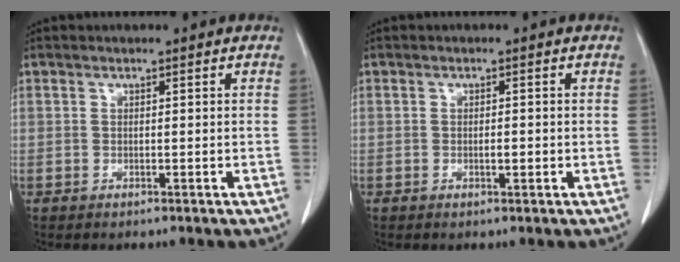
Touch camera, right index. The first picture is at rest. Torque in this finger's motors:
{"motor_torque": [0.23, -0.19, 0.04, 0.02]}